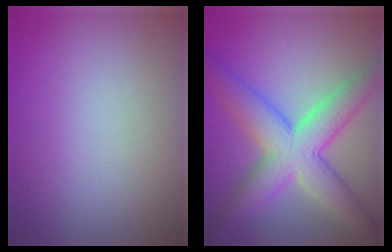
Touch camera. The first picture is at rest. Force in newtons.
{"total": 8.4, "press": 8.4, "slide": 0.5}